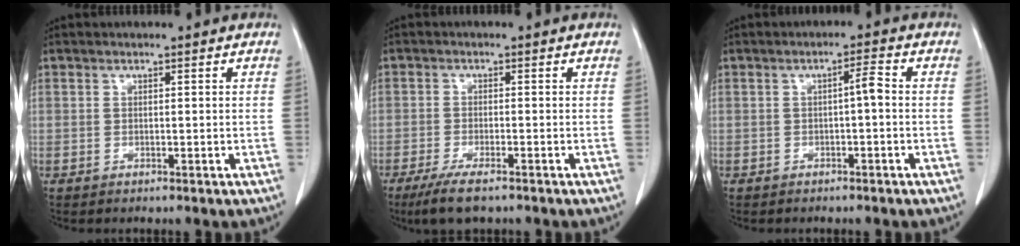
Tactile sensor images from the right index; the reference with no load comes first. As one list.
[{"total": 6.0, "force": [-4.3, 1.2, 4.0], "torque": [-0.073, -0.015, -0.070]}, {"total": 2.2, "force": [-0.3, 0.2, 2.2], "torque": [-0.032, 0.005, -0.005]}]